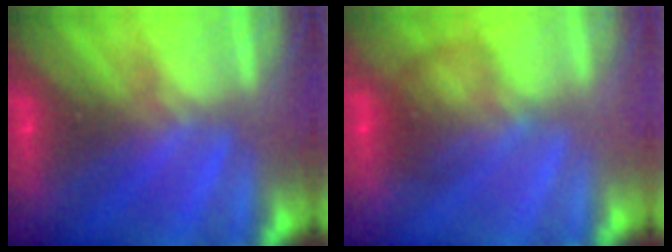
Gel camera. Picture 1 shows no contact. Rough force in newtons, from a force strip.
{"total": 2.0}